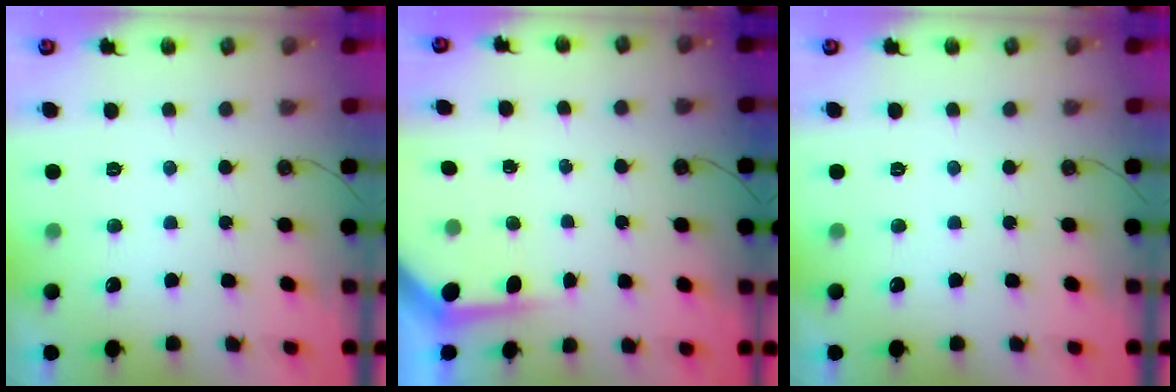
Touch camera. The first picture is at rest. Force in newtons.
{"total": 3.9, "press": 3.9, "slide": 0.3}
{"total": 0.0}